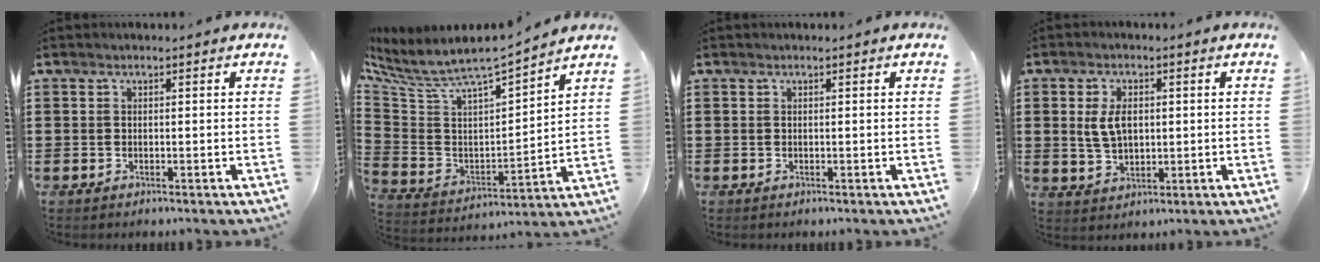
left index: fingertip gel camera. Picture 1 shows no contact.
{"total": 5.8, "force": [5.2, 1.2, 2.4], "torque": [-0.077, -0.050, 0.079]}
{"total": 0.0}
{"total": 4.7, "force": [0.9, 2.7, 3.7], "torque": [-0.078, 0.004, 0.011]}